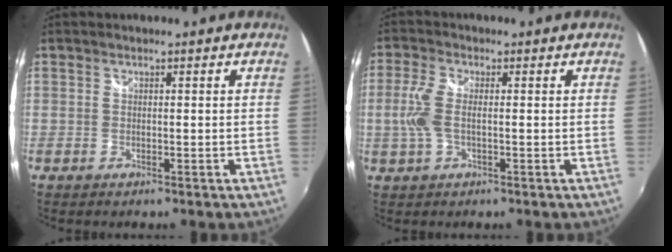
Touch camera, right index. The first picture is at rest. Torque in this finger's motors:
{"motor_torque": [0.14, -0.05, 0.13, 0.09]}